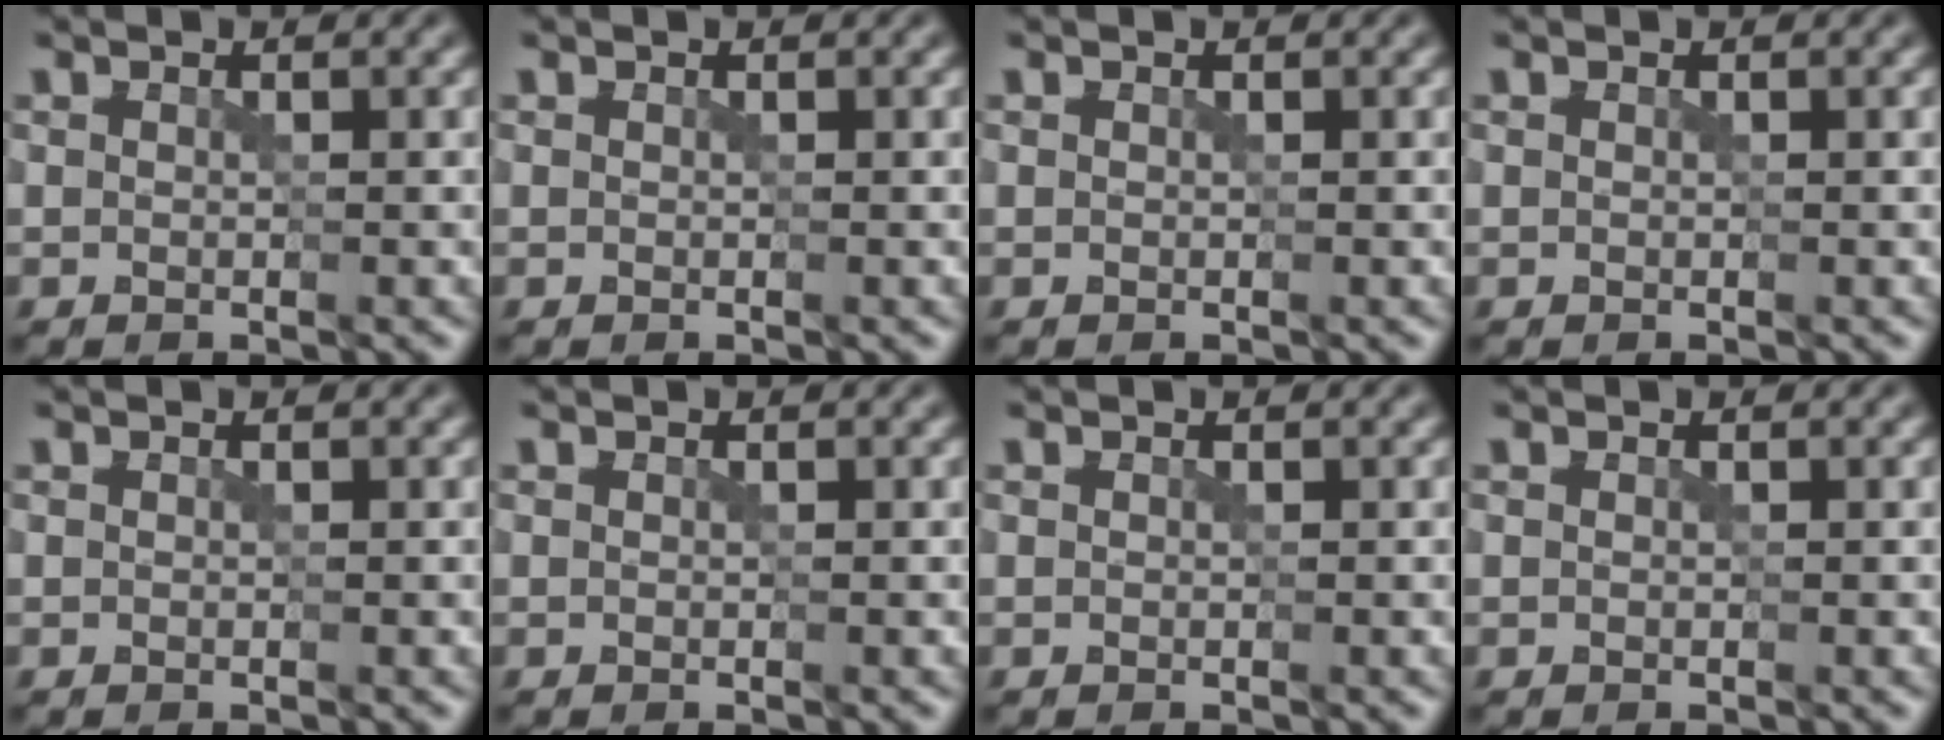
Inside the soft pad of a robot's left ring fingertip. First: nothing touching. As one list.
[{"total": 0.0}, {"total": 0.0}, {"total": 0.0}, {"total": 0.0}, {"total": 0.0}, {"total": 0.0}, {"total": 0.0}]